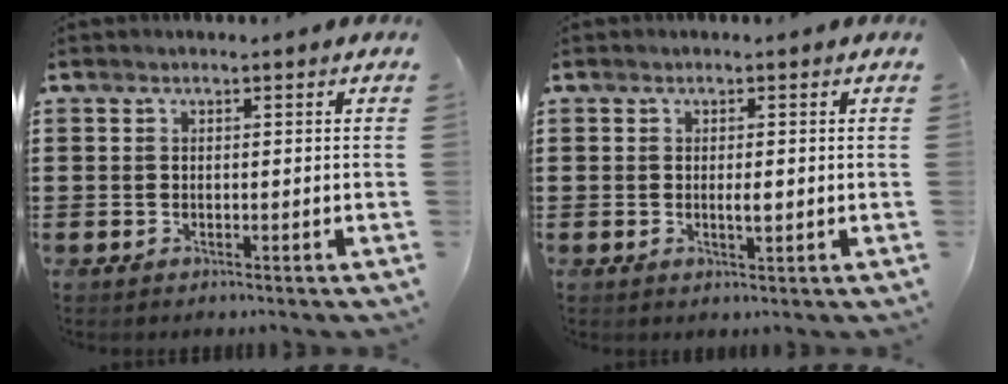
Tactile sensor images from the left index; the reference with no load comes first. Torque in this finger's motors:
{"motor_torque": [0.43, 0.01, 0.04, 0.03]}